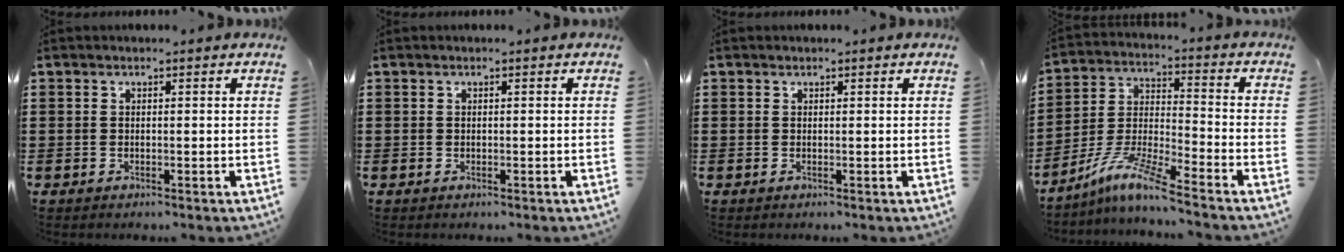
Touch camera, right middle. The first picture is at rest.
{"total": 0.0}
{"total": 0.0}
{"total": 9.4, "force": [-7.9, 0.0, 5.0], "torque": [-0.114, -0.005, -0.161]}